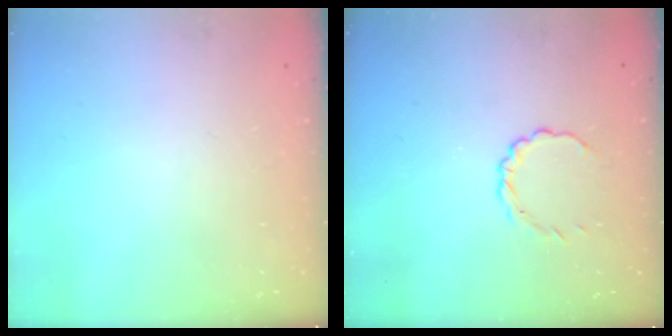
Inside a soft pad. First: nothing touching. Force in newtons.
{"total": 2.8, "press": 2.6, "slide": 1.1}